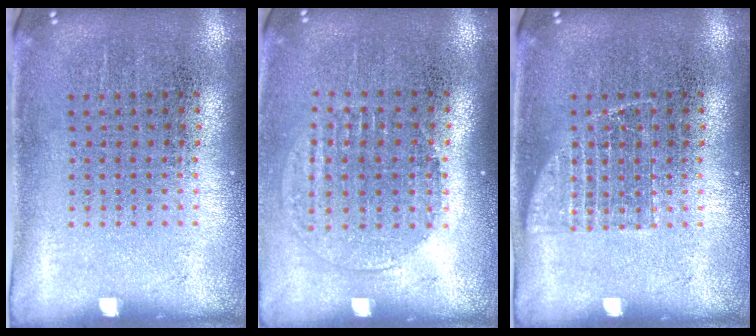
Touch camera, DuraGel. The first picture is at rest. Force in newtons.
{"total": 1.3, "press": 1.1, "slide": 0.5}
{"total": 1.5, "press": 1.5, "slide": 0.3}